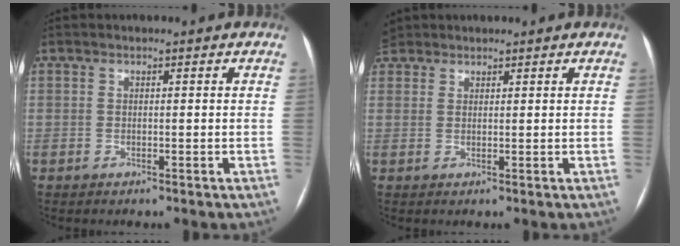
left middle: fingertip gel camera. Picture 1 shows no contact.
{"total": 3.2, "force": [2.6, 1.8, 0.4], "torque": [-0.013, 0.014, 0.051]}